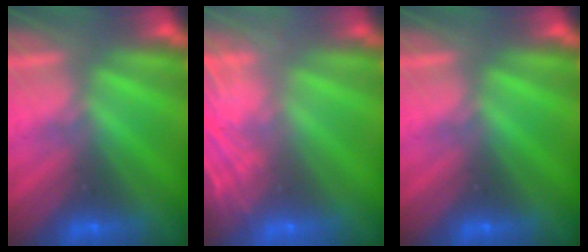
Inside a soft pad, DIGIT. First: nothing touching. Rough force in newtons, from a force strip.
{"total": 7.5}
{"total": 0.0}